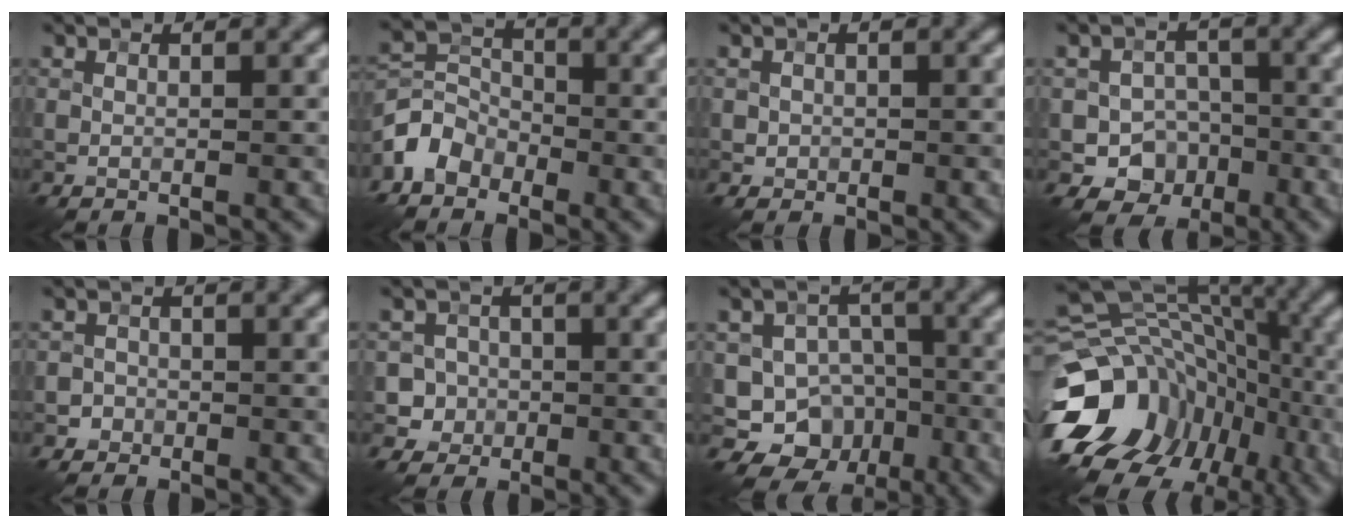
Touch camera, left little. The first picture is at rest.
{"total": 3.4, "force": [-2.3, 2.3, 0.9], "torque": [-0.021, 0.007, -0.058]}
{"total": 0.6, "force": [-0.1, 0.6, 0.0], "torque": [0.006, -0.002, -0.004]}
{"total": 4.5, "force": [-1.8, 3.8, 1.7], "torque": [-0.006, 0.003, -0.034]}
{"total": 1.1, "force": [-0.7, 0.9, -0.1], "torque": [0.012, 0.010, -0.013]}
{"total": 3.4, "force": [-1.1, 3.2, 0.3], "torque": [0.027, 0.007, -0.032]}
{"total": 7.8, "force": [-2.7, 6.7, 2.9], "torque": [-0.022, 0.005, -0.065]}
{"total": 20.0, "force": [-9.6, 15.3, 8.7], "torque": [-0.169, -0.018, -0.151]}